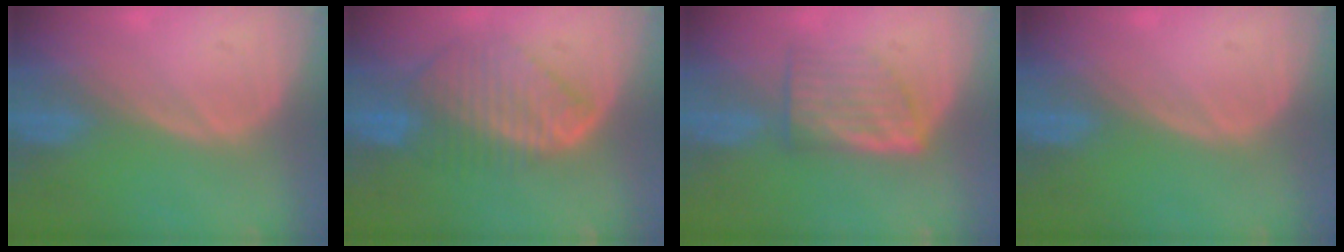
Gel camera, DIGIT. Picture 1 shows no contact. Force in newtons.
{"total": 8.7, "press": 7.7, "slide": 4.2}
{"total": 6.3, "press": 6.0, "slide": 1.7}
{"total": 0.0}